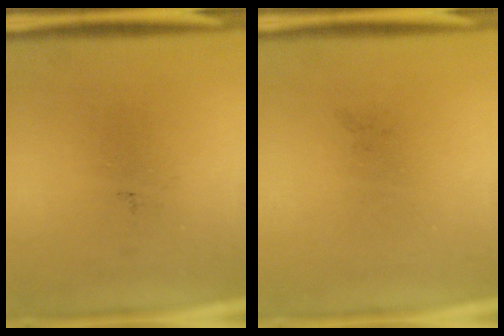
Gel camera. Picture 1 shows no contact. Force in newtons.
{"total": 0.0}